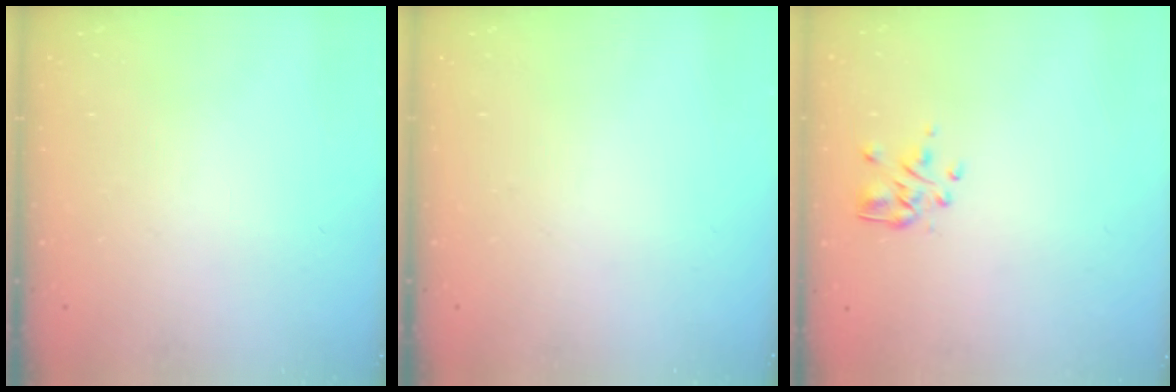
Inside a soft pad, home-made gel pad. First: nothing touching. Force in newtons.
{"total": 0.0}
{"total": 2.9, "press": 2.7, "slide": 1.1}